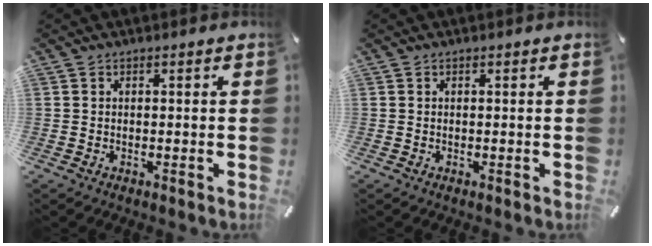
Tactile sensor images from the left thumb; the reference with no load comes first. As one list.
[{"total": 0.0}]